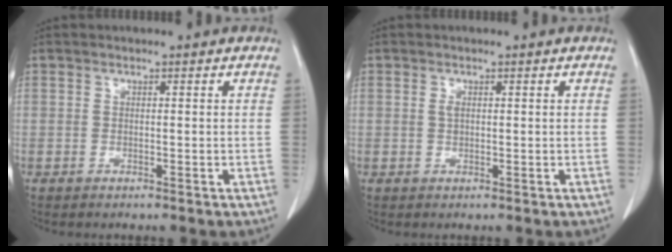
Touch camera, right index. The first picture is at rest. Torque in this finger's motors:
{"motor_torque": [-0.05, 0.02, 0.05, -0.01]}